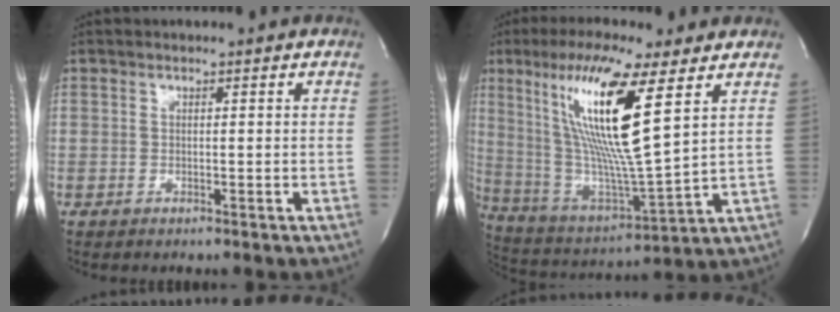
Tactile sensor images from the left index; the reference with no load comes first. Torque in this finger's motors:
{"motor_torque": [1.56, -0.20, 0.85, 0.21]}